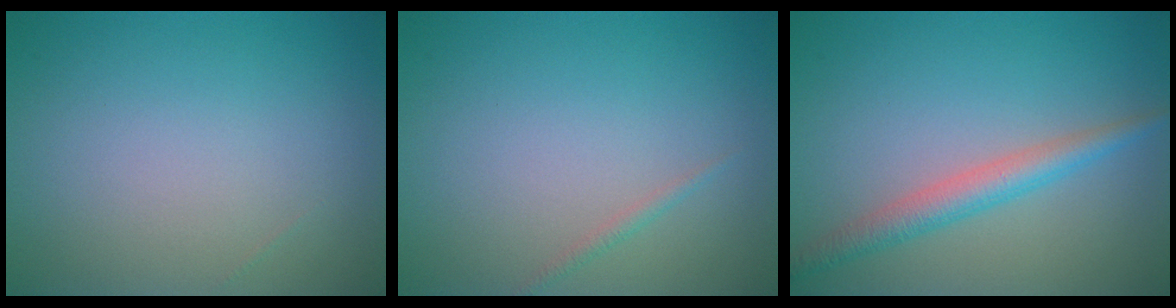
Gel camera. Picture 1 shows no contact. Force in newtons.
{"total": 0.7, "press": 0.7, "slide": 0.0}
{"total": 2.9, "press": 2.9, "slide": 0.1}